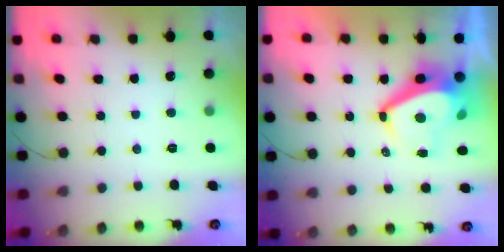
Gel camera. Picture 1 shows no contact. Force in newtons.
{"total": 7.6, "press": 7.5, "slide": 0.9}